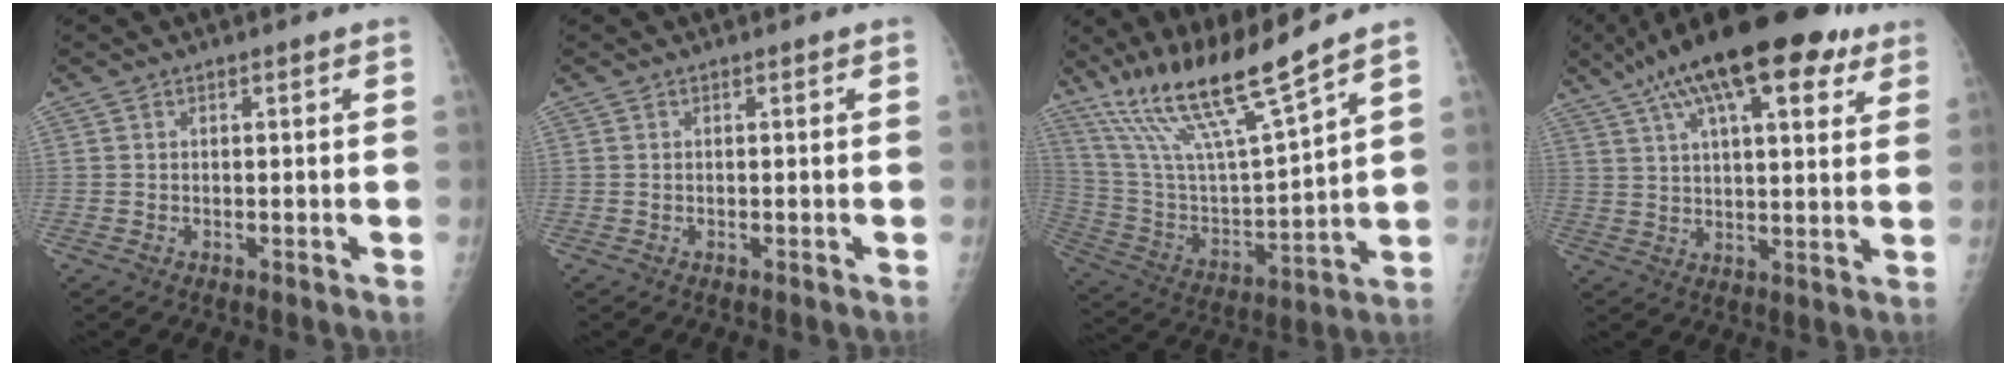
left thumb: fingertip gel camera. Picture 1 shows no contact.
{"total": 0.0}
{"total": 18.6, "force": [13.9, 1.2, 12.3], "torque": [-0.215, -0.068, 0.270]}
{"total": 21.6, "force": [12.3, 7.7, 16.0], "torque": [-0.239, 0.002, 0.186]}